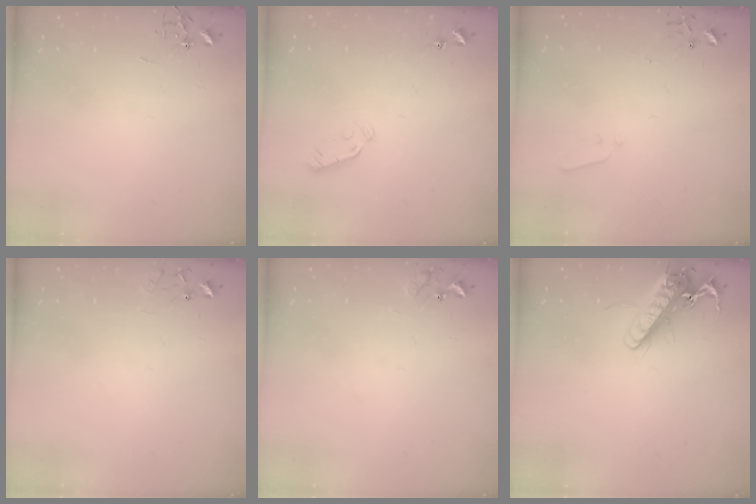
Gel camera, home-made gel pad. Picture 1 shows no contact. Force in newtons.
{"total": 3.8, "press": 3.7, "slide": 0.8}
{"total": 3.3, "press": 3.2, "slide": 0.6}
{"total": 8.3, "press": 8.3, "slide": 0.6}
{"total": 8.4, "press": 8.4, "slide": 0.5}
{"total": 16.5, "press": 16.3, "slide": 2.7}